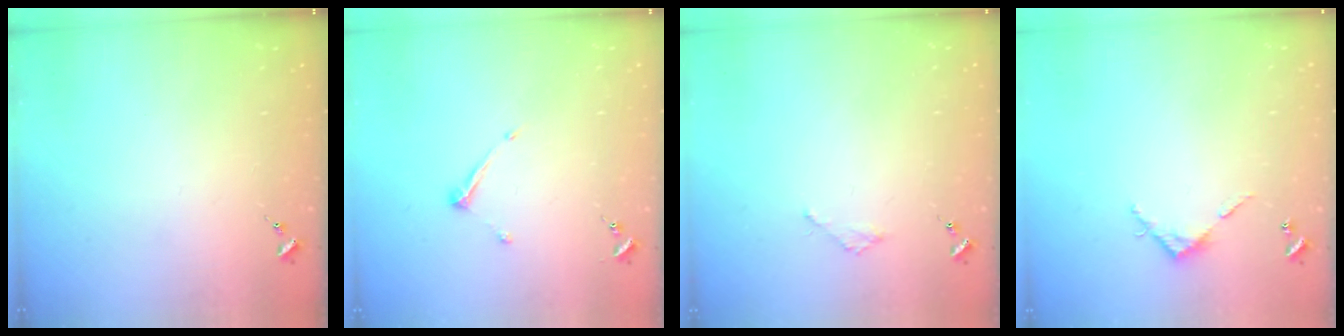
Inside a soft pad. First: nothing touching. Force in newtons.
{"total": 6.7, "press": 6.7, "slide": 0.3}
{"total": 2.1, "press": 2.1, "slide": 0.2}
{"total": 4.5, "press": 4.5, "slide": 0.4}